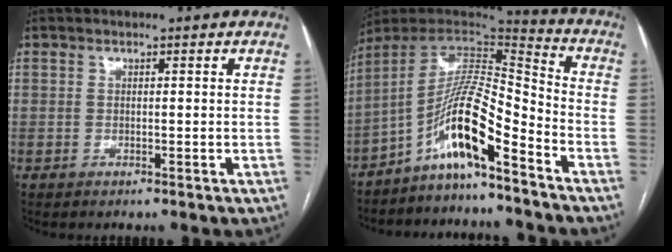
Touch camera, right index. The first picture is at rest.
{"total": 12.8, "force": [-7.4, 1.7, 10.3], "torque": [-0.193, 0.021, -0.135]}